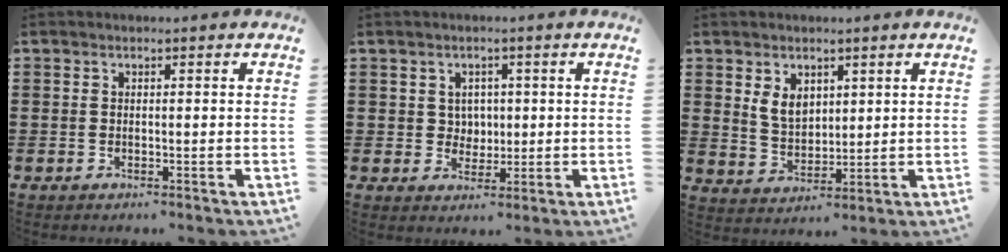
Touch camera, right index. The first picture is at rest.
{"total": 3.1, "force": [0.8, 2.9, 0.7], "torque": [-0.019, 0.008, 0.011]}
{"total": 4.6, "force": [2.1, 3.2, 2.5], "torque": [-0.051, 0.008, 0.037]}